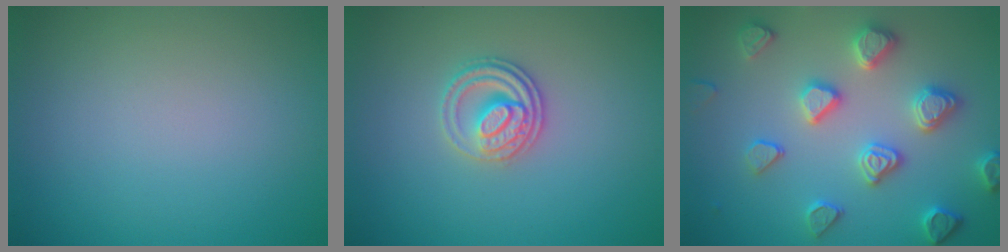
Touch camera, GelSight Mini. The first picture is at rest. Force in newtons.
{"total": 2.7, "press": 2.5, "slide": 0.9}
{"total": 4.6, "press": 4.4, "slide": 1.3}